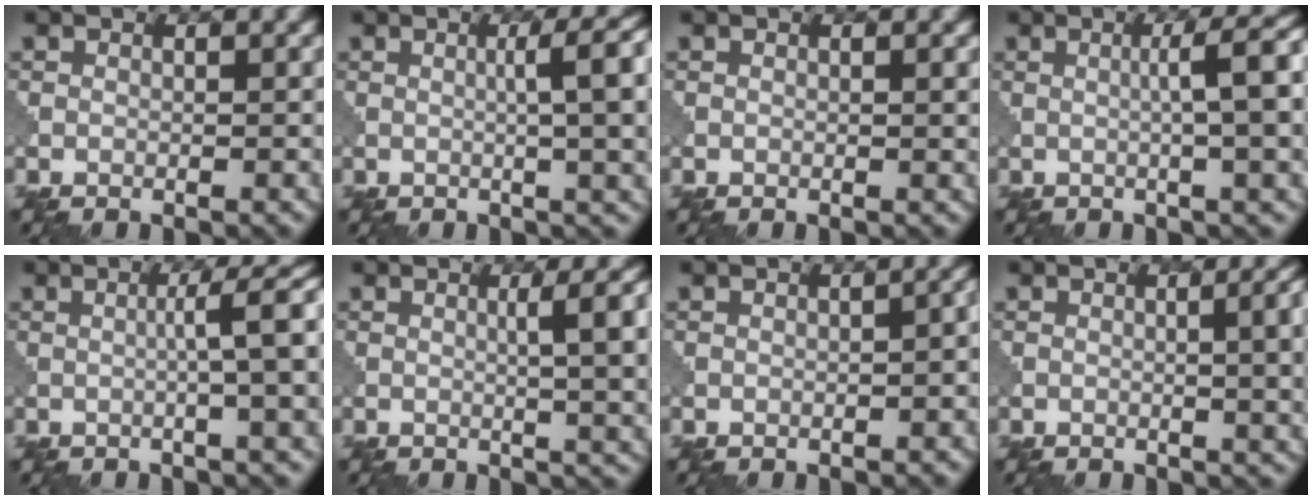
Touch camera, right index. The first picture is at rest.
{"total": 8.1, "force": [0.6, 2.5, 7.6], "torque": [-0.065, 0.016, 0.008]}
{"total": 0.9, "force": [0.2, 0.1, 0.8], "torque": [-0.011, 0.001, 0.002]}
{"total": 8.1, "force": [0.7, 2.1, 7.8], "torque": [-0.081, 0.016, 0.012]}
{"total": 7.3, "force": [0.6, 1.7, 7.1], "torque": [-0.084, 0.013, 0.009]}
{"total": 7.3, "force": [0.8, 2.3, 6.9], "torque": [-0.058, 0.011, 0.012]}
{"total": 3.2, "force": [-0.8, 1.5, 2.7], "torque": [-0.016, 0.006, 0.001]}
{"total": 7.1, "force": [0.2, 3.3, 6.3], "torque": [-0.037, 0.004, 0.006]}